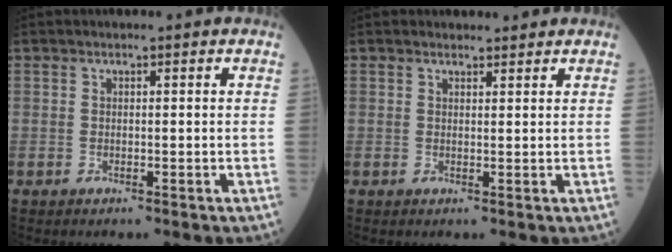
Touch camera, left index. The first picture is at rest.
{"total": 2.0, "force": [2.0, 0.5, 0.1], "torque": [-0.008, 0.004, 0.029]}